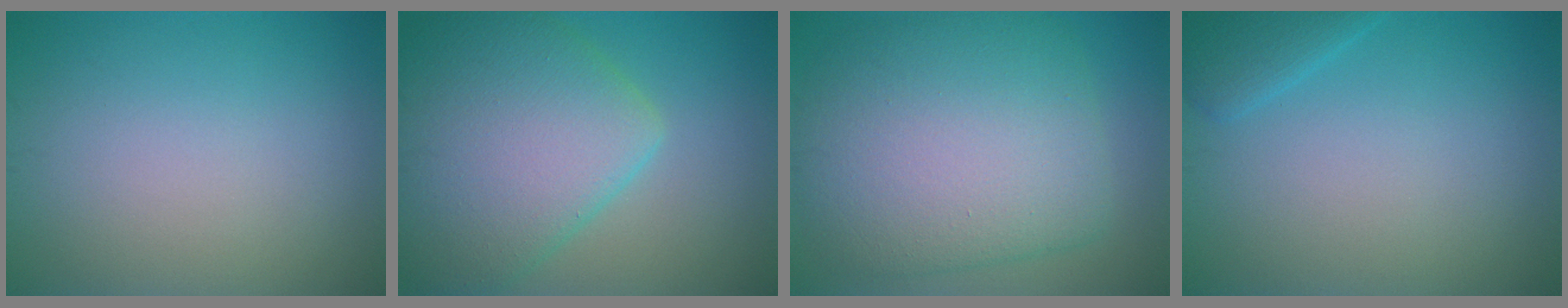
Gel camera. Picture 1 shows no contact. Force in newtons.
{"total": 9.7, "press": 9.7, "slide": 0.6}
{"total": 11.1, "press": 11.1, "slide": 0.4}
{"total": 2.0, "press": 2.0, "slide": 0.1}